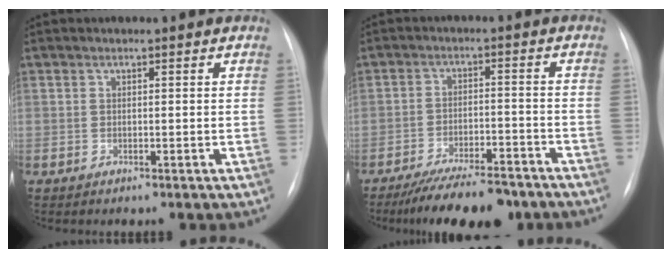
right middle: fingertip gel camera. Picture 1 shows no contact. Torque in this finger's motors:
{"motor_torque": [0.66, -0.66, 0.24, 0.07]}